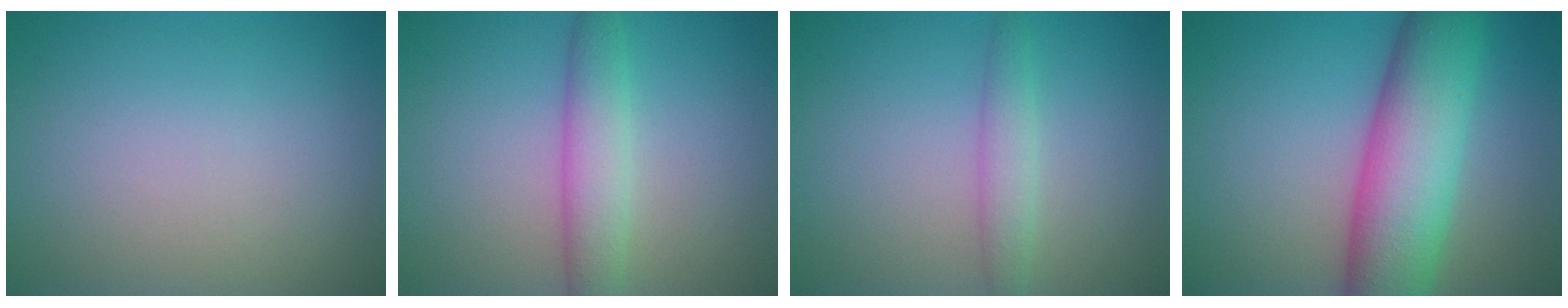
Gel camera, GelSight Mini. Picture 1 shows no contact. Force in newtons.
{"total": 3.6, "press": 3.6, "slide": 0.1}
{"total": 2.0, "press": 2.0, "slide": 0.2}
{"total": 10.1, "press": 10.1, "slide": 0.2}